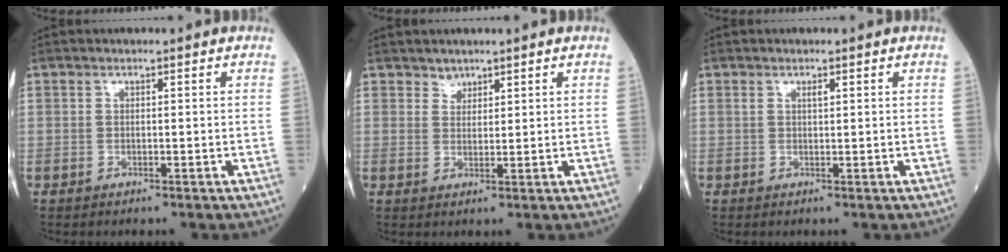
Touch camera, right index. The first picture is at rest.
{"total": 1.6, "force": [1.4, 0.8, 0.0], "torque": [0.004, -0.005, 0.022]}
{"total": 0.7, "force": [0.5, 0.2, 0.5], "torque": [-0.014, 0.005, 0.012]}